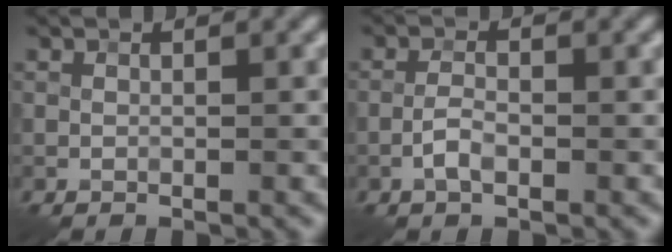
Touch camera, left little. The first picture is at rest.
{"total": 1.8, "force": [-0.8, 0.7, 1.4], "torque": [-0.028, 0.004, -0.020]}